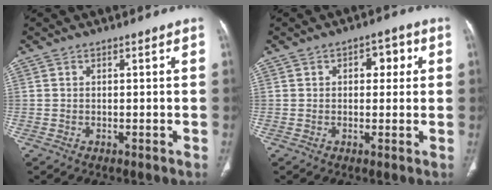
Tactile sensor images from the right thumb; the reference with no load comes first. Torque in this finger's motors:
{"motor_torque": [0.52, 0.91, 0.56, 0.16, -0.02]}